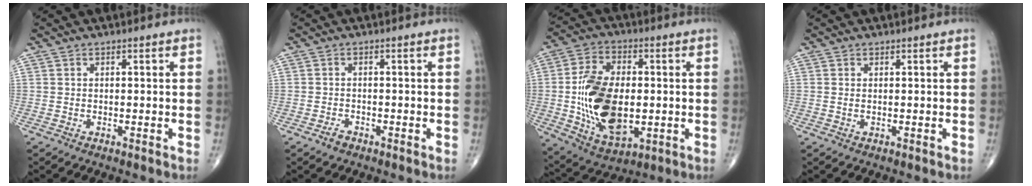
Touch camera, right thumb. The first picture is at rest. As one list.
[{"total": 1.6, "force": [-1.1, 0.9, 0.6], "torque": [-0.012, 0.006, -0.020]}, {"total": 19.0, "force": [-1.2, 11.0, 15.4], "torque": [-0.267, -0.001, -0.009]}, {"total": 0.6, "force": [0.1, 0.2, 0.5], "torque": [-0.012, 0.001, 0.004]}]